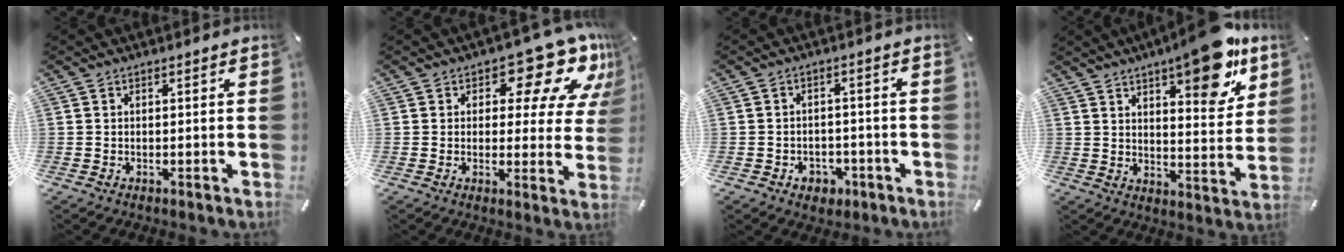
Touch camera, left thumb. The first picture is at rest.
{"total": 15.2, "force": [9.5, 7.4, 9.4], "torque": [-0.113, -0.065, 0.157]}
{"total": 4.0, "force": [-1.9, 3.3, 1.3], "torque": [-0.011, 0.006, -0.035]}
{"total": 14.6, "force": [10.0, 4.9, 9.4], "torque": [-0.111, -0.068, 0.162]}